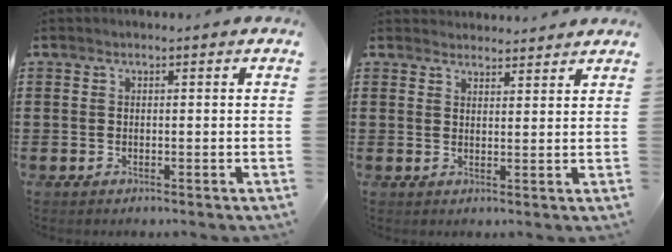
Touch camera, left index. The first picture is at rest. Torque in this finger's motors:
{"motor_torque": [0.37, -0.36, 0.36, 0.07]}